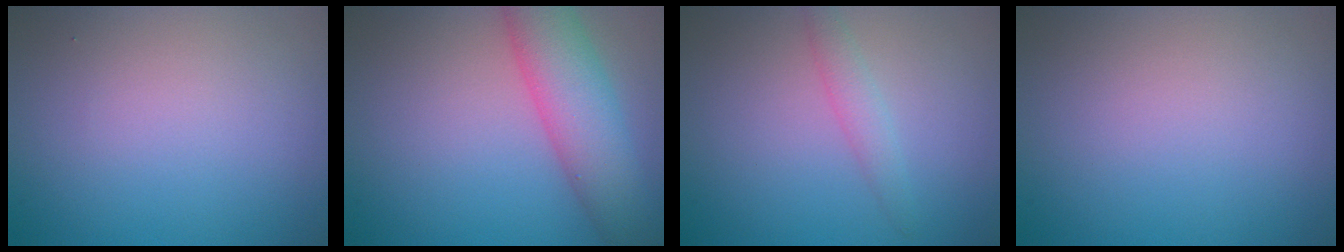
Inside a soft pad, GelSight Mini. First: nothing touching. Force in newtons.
{"total": 7.2, "press": 7.2, "slide": 0.3}
{"total": 1.7, "press": 1.7, "slide": 0.1}
{"total": 0.0}